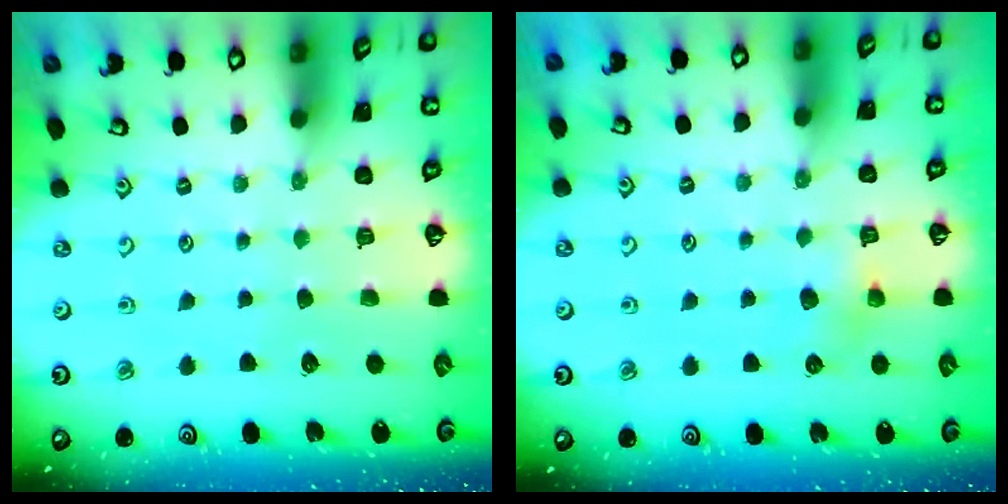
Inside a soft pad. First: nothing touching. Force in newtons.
{"total": 5.4, "press": 5.4, "slide": 0.6}